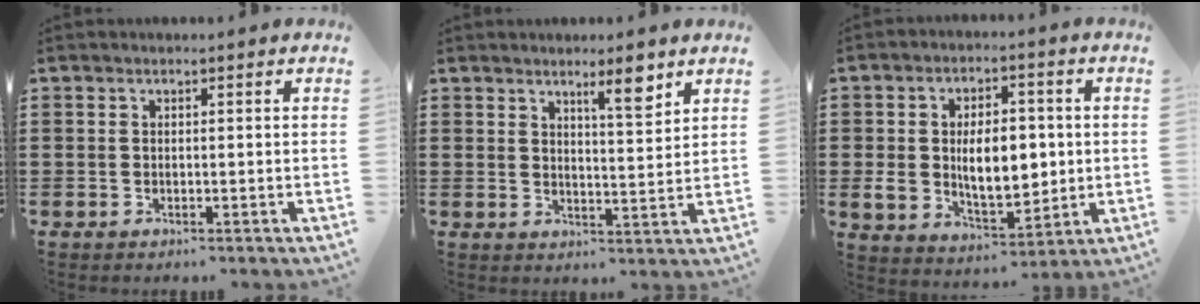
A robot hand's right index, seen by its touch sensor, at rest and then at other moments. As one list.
[{"total": 5.3, "force": [4.0, 0.7, 3.4], "torque": [-0.051, -0.012, 0.064]}, {"total": 9.6, "force": [0.4, 5.9, 7.6], "torque": [-0.129, 0.007, 0.006]}]